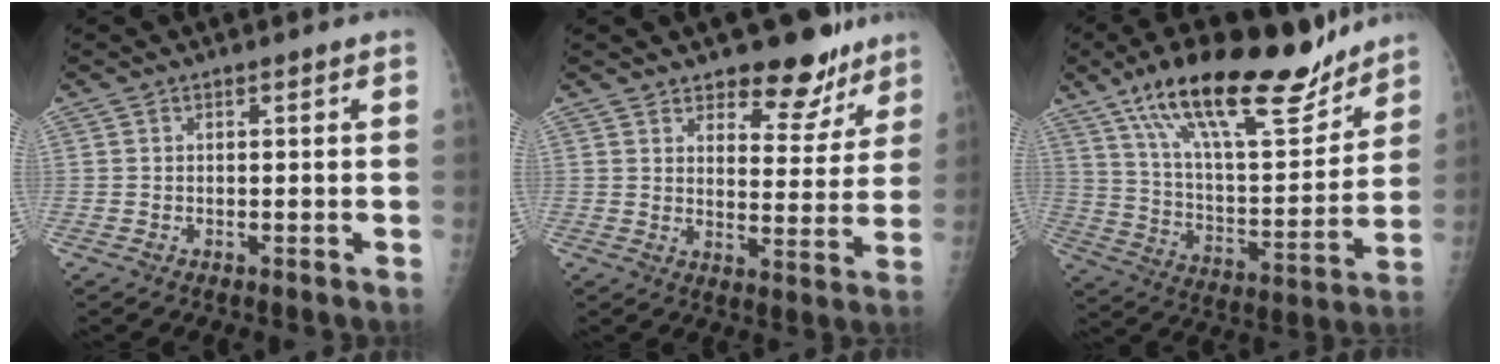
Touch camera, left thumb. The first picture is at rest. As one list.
[{"total": 11.4, "force": [8.9, 5.4, 4.7], "torque": [-0.015, -0.063, 0.121]}, {"total": 24.4, "force": [17.5, 7.7, 15.2], "torque": [-0.212, -0.069, 0.294]}]